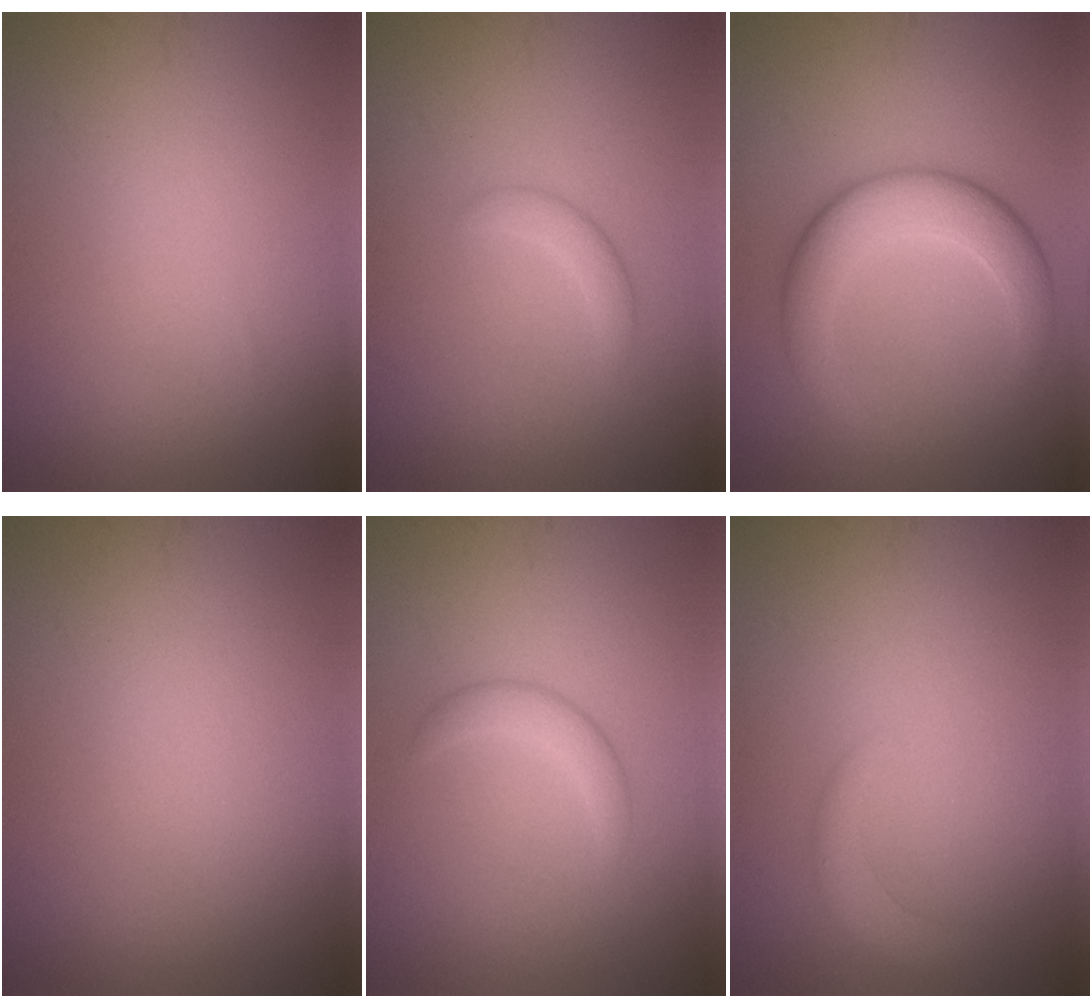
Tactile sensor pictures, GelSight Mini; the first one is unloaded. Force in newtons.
{"total": 1.5, "press": 1.5, "slide": 0.0}
{"total": 5.9, "press": 5.9, "slide": 0.2}
{"total": 0.0}
{"total": 1.8, "press": 1.8, "slide": 0.1}
{"total": 1.8, "press": 1.8, "slide": 0.3}